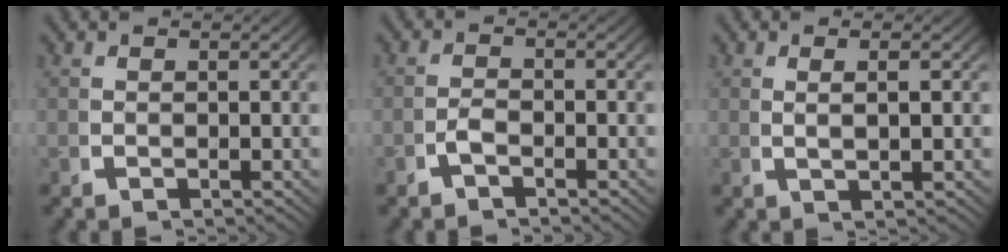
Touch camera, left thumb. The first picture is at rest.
{"total": 1.3, "force": [-1.1, 0.4, 0.6], "torque": [-0.015, 0.002, -0.022]}
{"total": 1.5, "force": [0.7, 0.0, 1.3], "torque": [-0.030, 0.004, 0.017]}